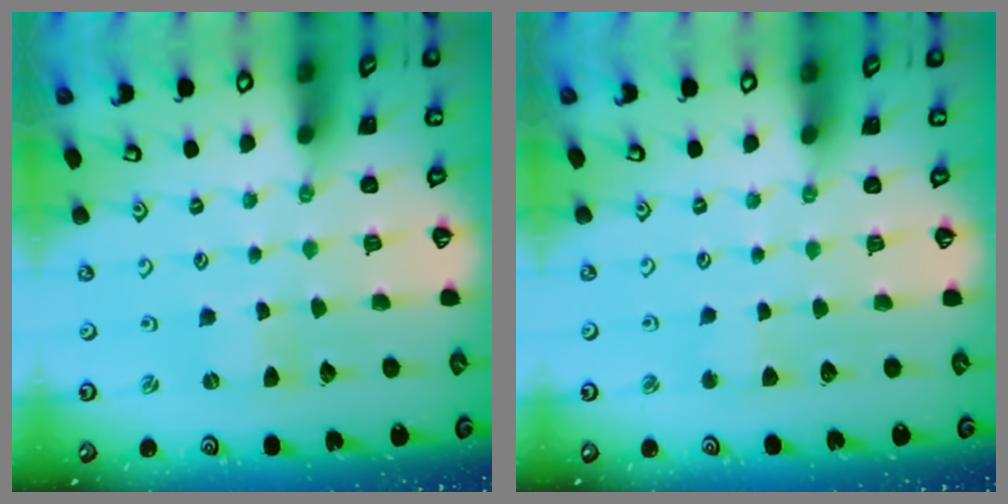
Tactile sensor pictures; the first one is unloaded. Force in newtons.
{"total": 2.6, "press": 2.6, "slide": 0.2}